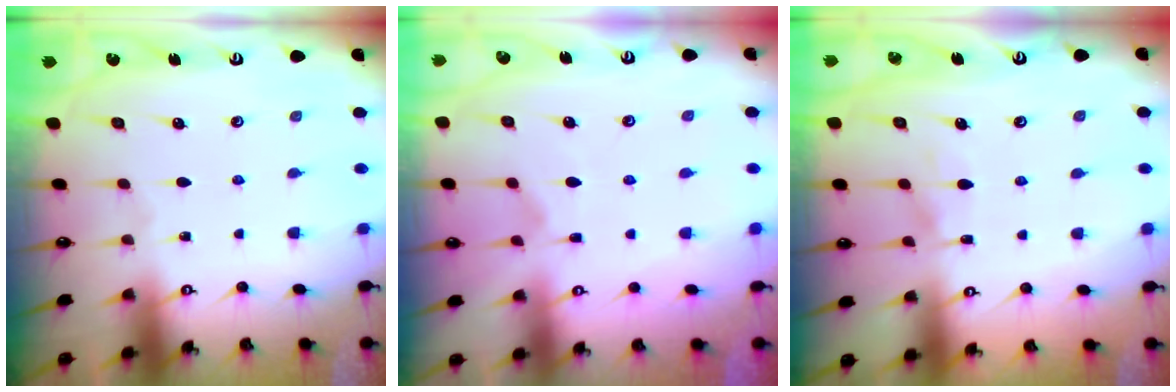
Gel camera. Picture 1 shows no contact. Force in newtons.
{"total": 2.0, "press": 1.5, "slide": 1.3}
{"total": 5.8, "press": 5.8, "slide": 0.5}